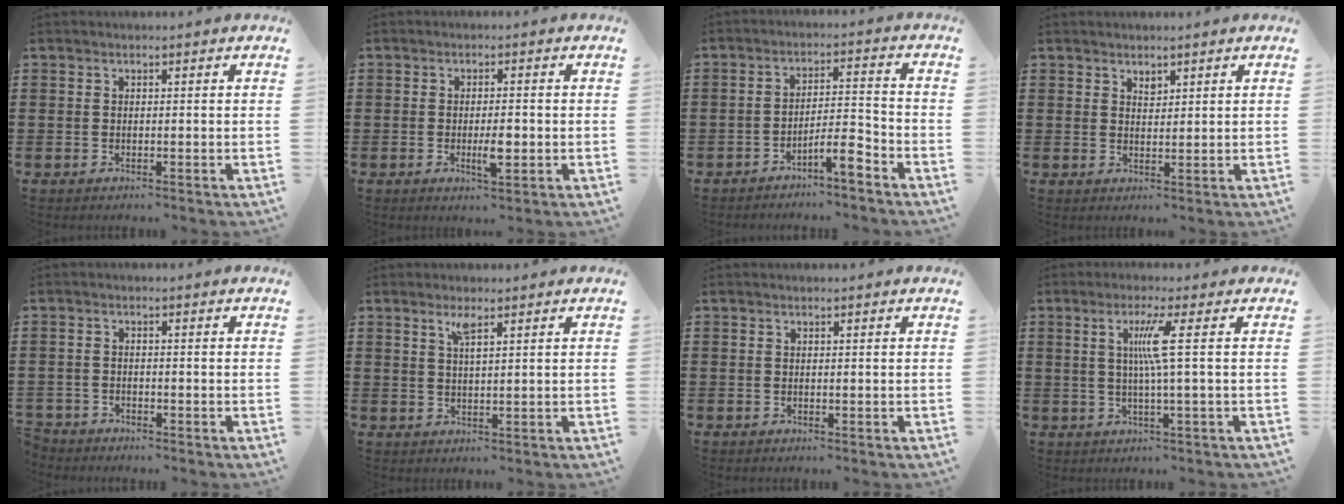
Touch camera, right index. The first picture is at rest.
{"total": 3.9, "force": [-0.8, 1.1, 3.6], "torque": [-0.069, -0.001, -0.016]}
{"total": 5.4, "force": [-4.1, 0.7, 3.4], "torque": [-0.059, 0.004, -0.077]}
{"total": 1.6, "force": [1.3, 0.8, 0.4], "torque": [-0.003, -0.001, 0.024]}
{"total": 1.7, "force": [-1.7, 0.3, -0.1], "torque": [-0.004, 0.002, -0.039]}
{"total": 2.3, "force": [1.5, 0.2, 1.8], "torque": [-0.039, 0.001, 0.026]}
{"total": 0.0}
{"total": 5.4, "force": [0.8, -0.8, 5.3], "torque": [-0.112, -0.009, 0.003]}